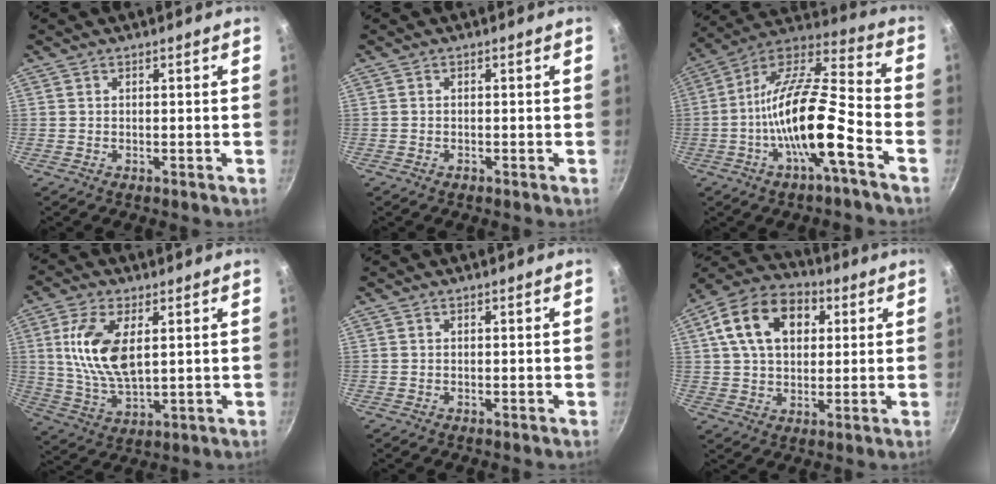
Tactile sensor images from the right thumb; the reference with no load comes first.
{"total": 0.6, "force": [-0.4, 0.4, 0.2], "torque": [-0.004, 0.004, -0.007]}
{"total": 18.5, "force": [-6.3, 5.0, 16.6], "torque": [-0.296, 0.047, -0.129]}
{"total": 12.5, "force": [2.9, 6.1, 10.5], "torque": [-0.203, -0.012, 0.062]}
{"total": 0.0}
{"total": 15.9, "force": [4.8, 10.9, 10.6], "torque": [-0.164, 0.017, 0.065]}